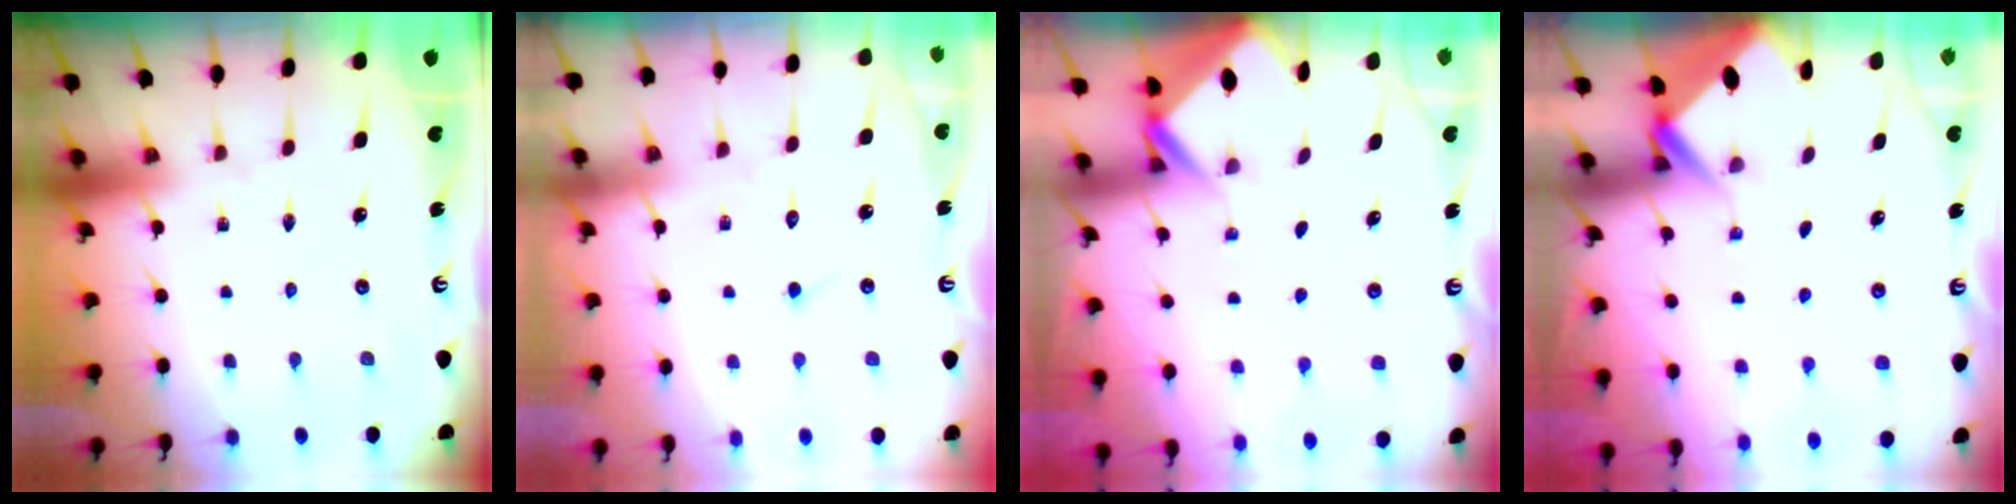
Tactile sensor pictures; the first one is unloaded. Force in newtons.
{"total": 5.4, "press": 5.4, "slide": 0.5}
{"total": 2.7, "press": 2.7, "slide": 0.2}
{"total": 2.7, "press": 2.7, "slide": 0.1}